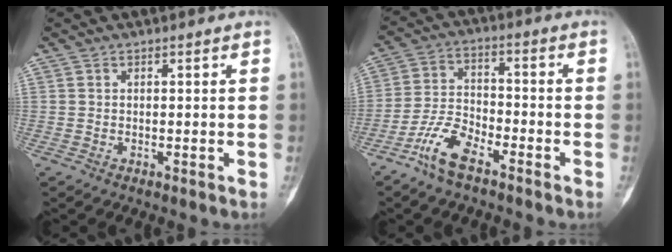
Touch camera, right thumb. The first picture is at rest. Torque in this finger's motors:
{"motor_torque": [-0.02, 0.13, 0.14, -0.03, 0.05]}